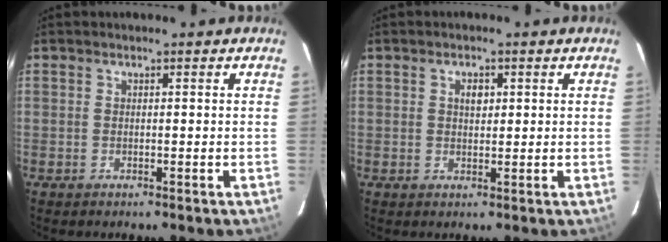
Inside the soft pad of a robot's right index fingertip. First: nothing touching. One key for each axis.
{"total": 2.1, "fx": 0.6, "fy": 1.4, "fz": 1.5, "tx": -0.023, "ty": 0.006, "tz": 0.011}